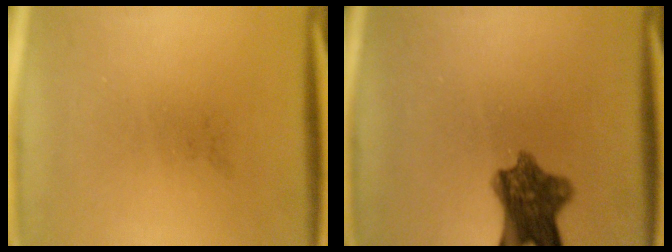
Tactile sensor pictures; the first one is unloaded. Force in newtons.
{"total": 8.4}